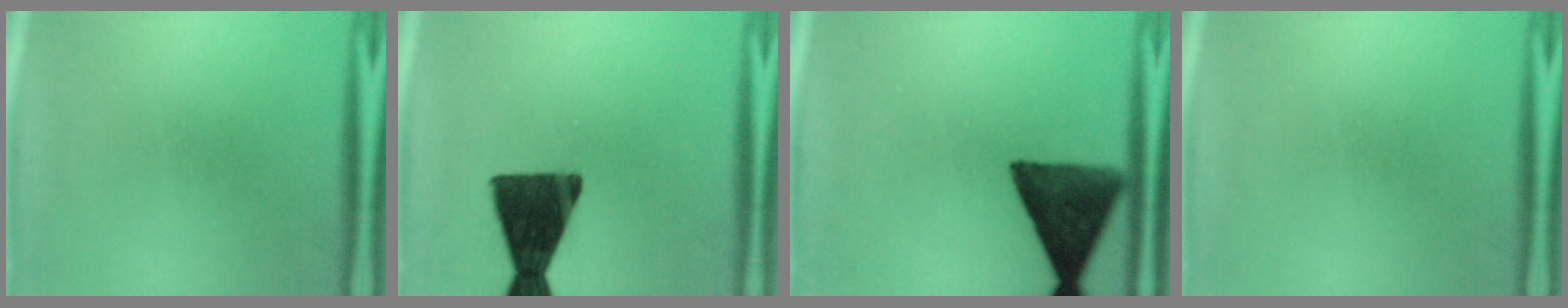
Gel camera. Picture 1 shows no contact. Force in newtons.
{"total": 14.7}
{"total": 13.0}
{"total": 0.0}